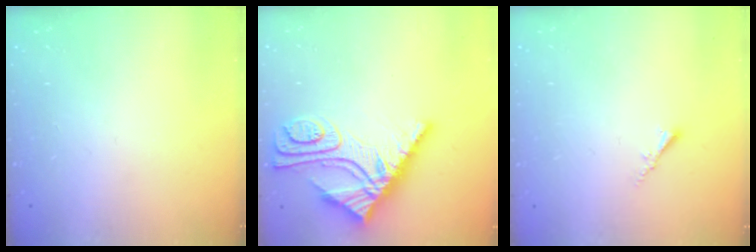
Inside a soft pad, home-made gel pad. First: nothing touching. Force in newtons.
{"total": 13.2, "press": 13.1, "slide": 1.5}
{"total": 1.7, "press": 1.6, "slide": 0.4}